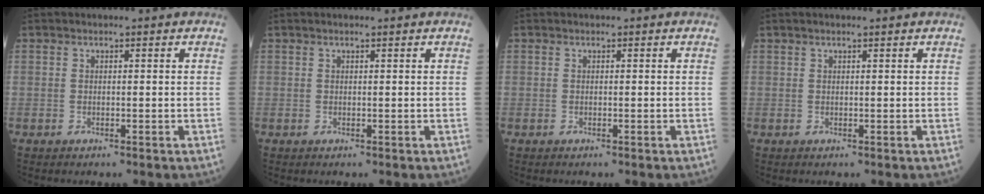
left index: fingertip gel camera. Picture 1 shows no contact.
{"total": 0.9, "force": [0.6, -0.1, 0.6], "torque": [-0.013, 0.006, 0.012]}
{"total": 0.0}
{"total": 1.5, "force": [1.1, -0.1, 0.9], "torque": [-0.017, 0.011, 0.019]}